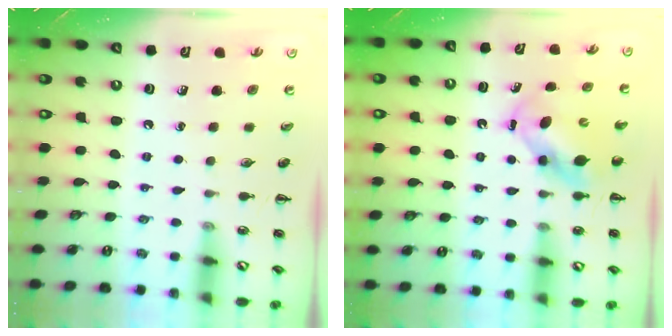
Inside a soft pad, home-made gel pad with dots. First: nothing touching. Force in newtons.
{"total": 6.5, "press": 6.5, "slide": 1.0}